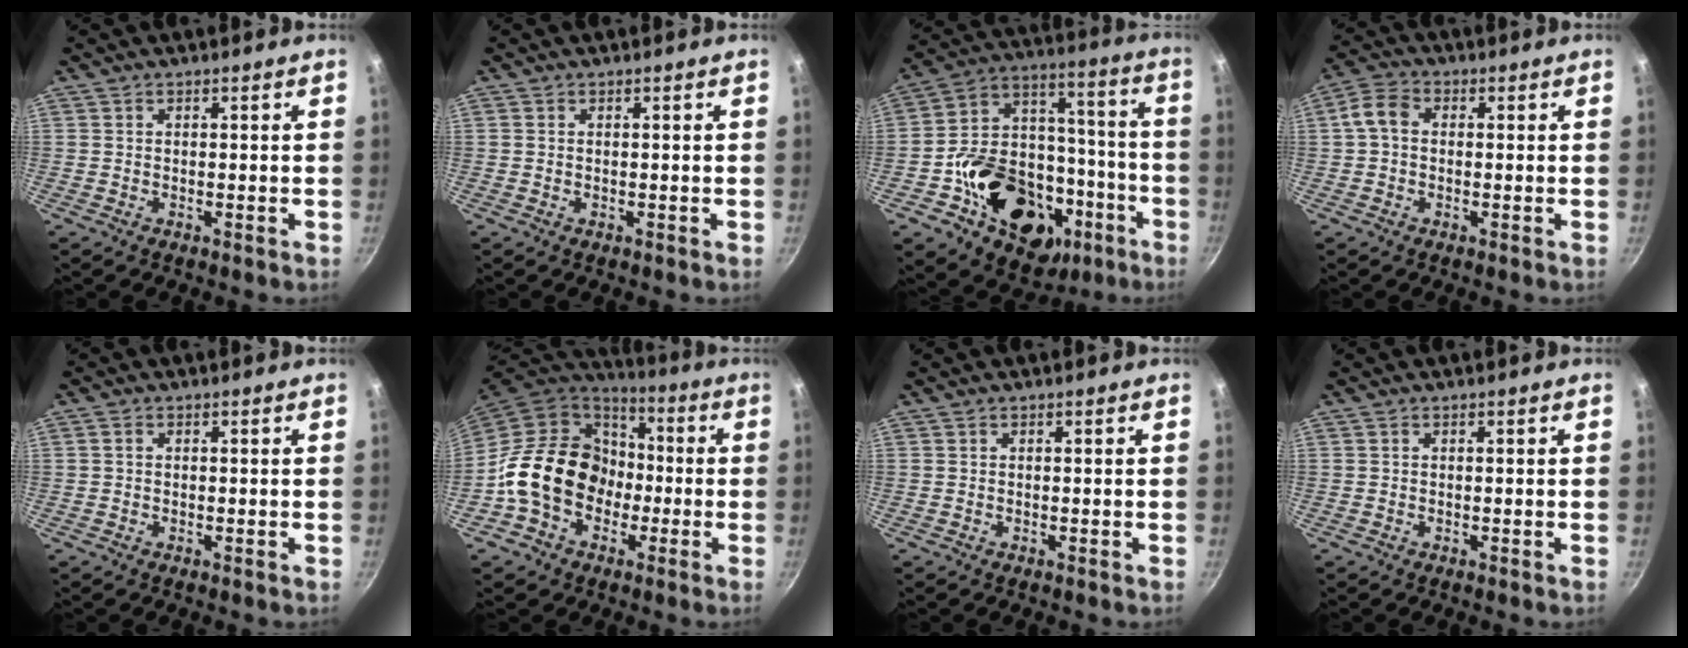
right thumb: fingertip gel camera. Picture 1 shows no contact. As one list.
[{"total": 0.0}, {"total": 28.0, "force": [-11.1, 19.8, 16.3], "torque": [-0.230, 0.076, -0.163]}, {"total": 5.3, "force": [0.3, 4.0, 3.4], "torque": [-0.065, 0.017, -0.008]}, {"total": 0.9, "force": [0.1, 0.7, 0.5], "torque": [-0.010, 0.005, 0.001]}, {"total": 19.0, "force": [-3.2, 15.4, 10.5], "torque": [-0.146, 0.054, -0.060]}, {"total": 0.0}, {"total": 0.0}]